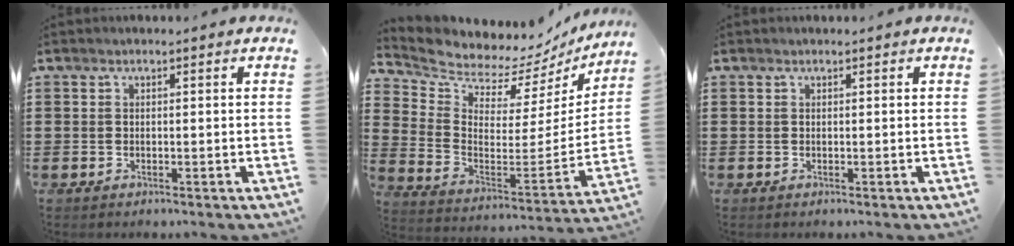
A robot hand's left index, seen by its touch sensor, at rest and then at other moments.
{"total": 5.9, "force": [5.8, 0.9, -0.3], "torque": [-0.038, -0.068, 0.093]}
{"total": 0.0}